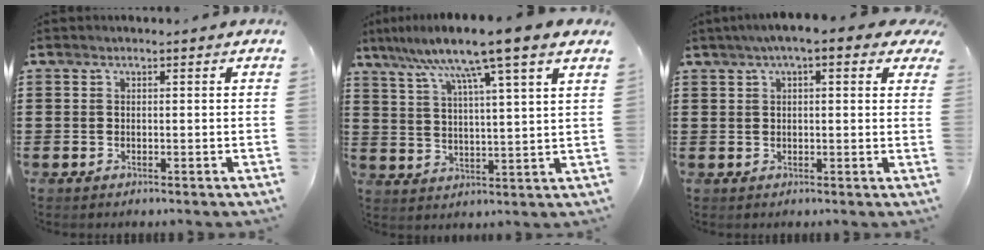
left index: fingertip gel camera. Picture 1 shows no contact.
{"total": 9.2, "force": [7.1, -0.9, 5.8], "torque": [-0.129, -0.033, 0.110]}
{"total": 4.2, "force": [2.4, 0.8, 3.4], "torque": [-0.070, 0.007, 0.040]}